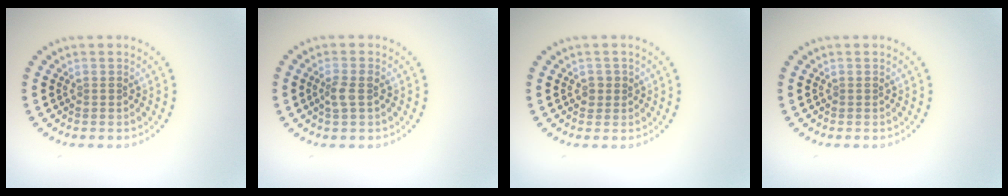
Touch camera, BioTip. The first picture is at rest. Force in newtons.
{"total": 1.7, "press": 1.6, "slide": 0.5}
{"total": 1.0, "press": 0.9, "slide": 0.3}
{"total": 0.0}